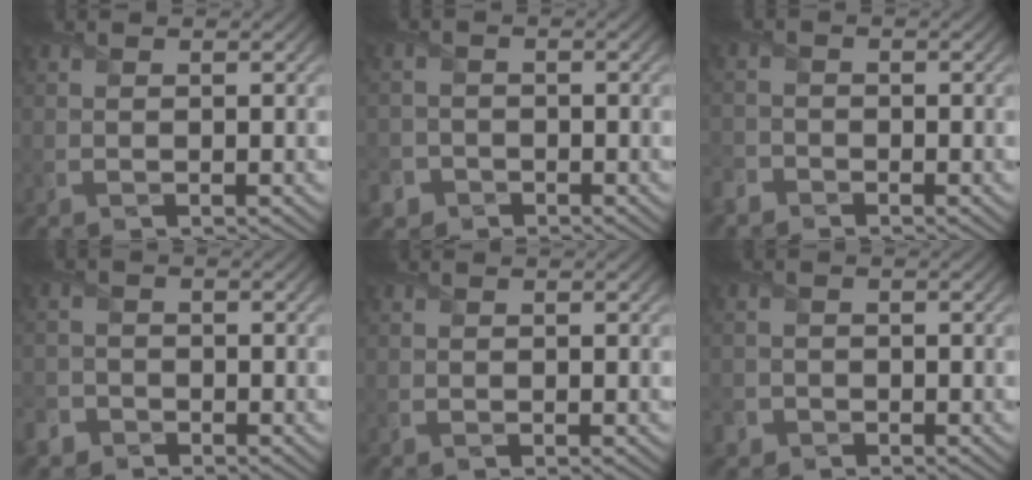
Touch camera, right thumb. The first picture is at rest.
{"total": 3.4, "force": [-2.2, 2.5, 0.5], "torque": [-0.005, 0.000, -0.046]}
{"total": 2.1, "force": [-1.7, 1.1, 0.4], "torque": [-0.010, -0.002, -0.047]}
{"total": 2.9, "force": [-2.1, 1.9, 0.5], "torque": [-0.010, -0.001, -0.049]}
{"total": 0.0}
{"total": 2.1, "force": [-1.4, 1.5, 0.3], "torque": [-0.005, -0.004, -0.033]}